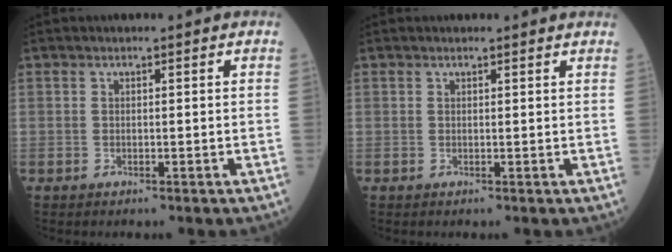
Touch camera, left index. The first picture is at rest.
{"total": 1.5, "force": [1.5, 0.0, 0.2], "torque": [-0.011, -0.001, 0.011]}